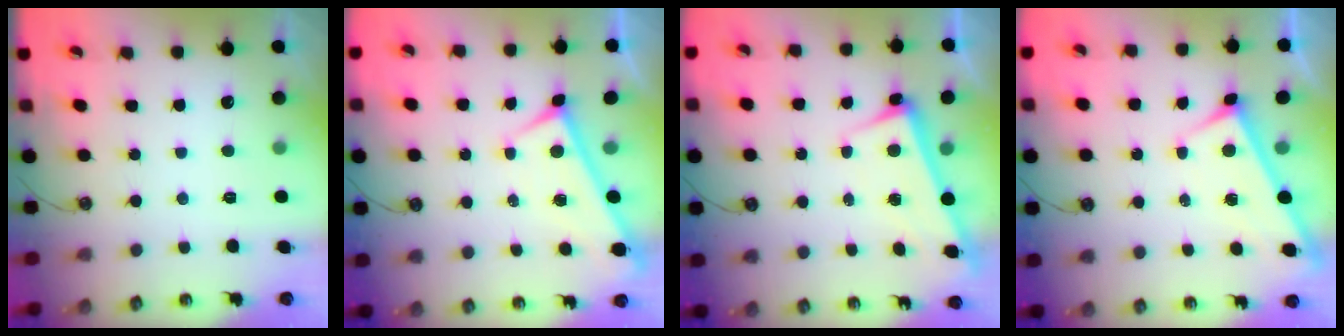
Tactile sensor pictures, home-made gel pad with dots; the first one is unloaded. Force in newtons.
{"total": 0.0}
{"total": 2.6, "press": 2.5, "slide": 0.7}
{"total": 2.9, "press": 2.9, "slide": 0.2}